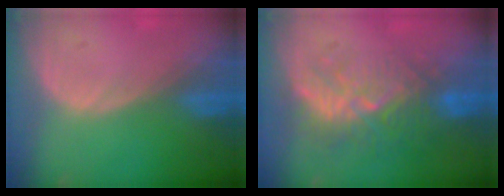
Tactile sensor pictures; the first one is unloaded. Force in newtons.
{"total": 9.3, "press": 8.6, "slide": 3.6}